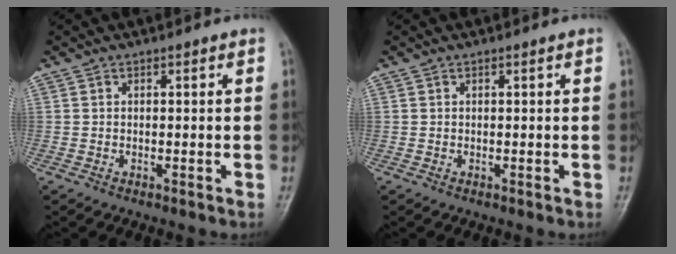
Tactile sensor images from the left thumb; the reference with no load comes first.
{"total": 0.0}